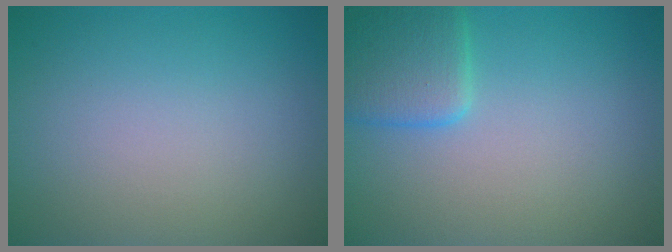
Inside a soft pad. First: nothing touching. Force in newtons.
{"total": 3.6, "press": 3.6, "slide": 0.3}